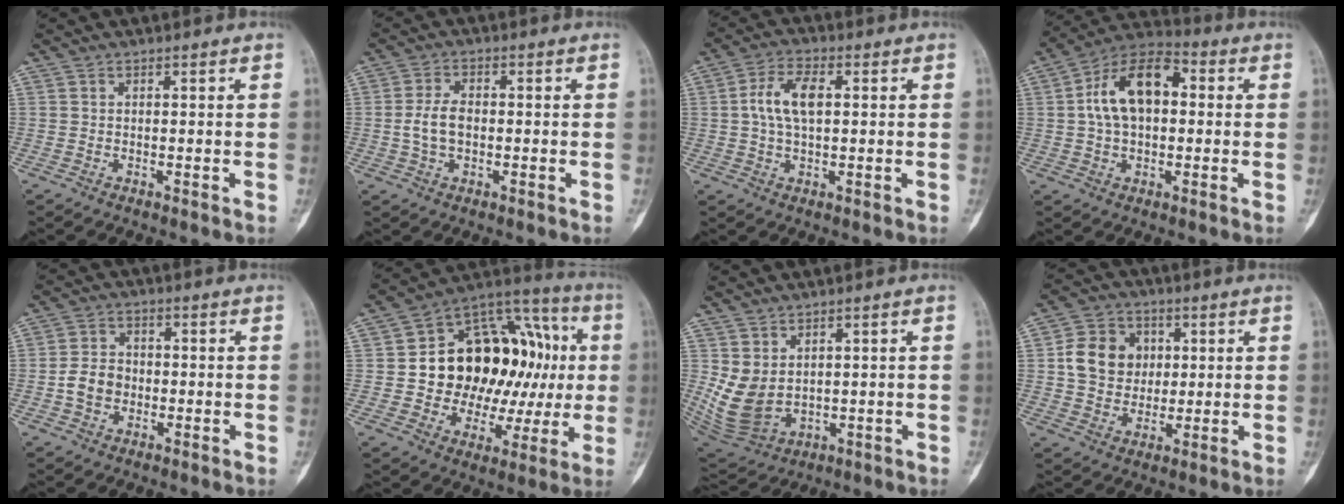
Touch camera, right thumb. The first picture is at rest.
{"total": 5.1, "force": [-0.5, 3.1, 4.0], "torque": [-0.077, 0.008, -0.013]}
{"total": 7.6, "force": [1.0, 3.9, 6.4], "torque": [-0.128, 0.011, 0.016]}
{"total": 13.6, "force": [1.6, 8.2, 10.7], "torque": [-0.177, 0.033, 0.018]}
{"total": 5.5, "force": [-1.2, 4.4, 3.1], "torque": [-0.047, 0.016, -0.028]}
{"total": 26.3, "force": [1.7, 17.6, 19.5], "torque": [-0.225, 0.044, 0.037]}
{"total": 8.6, "force": [1.4, 6.3, 5.7], "torque": [-0.100, -0.015, 0.053]}
{"total": 10.6, "force": [1.7, 9.0, 5.3], "torque": [-0.058, 0.000, 0.028]}